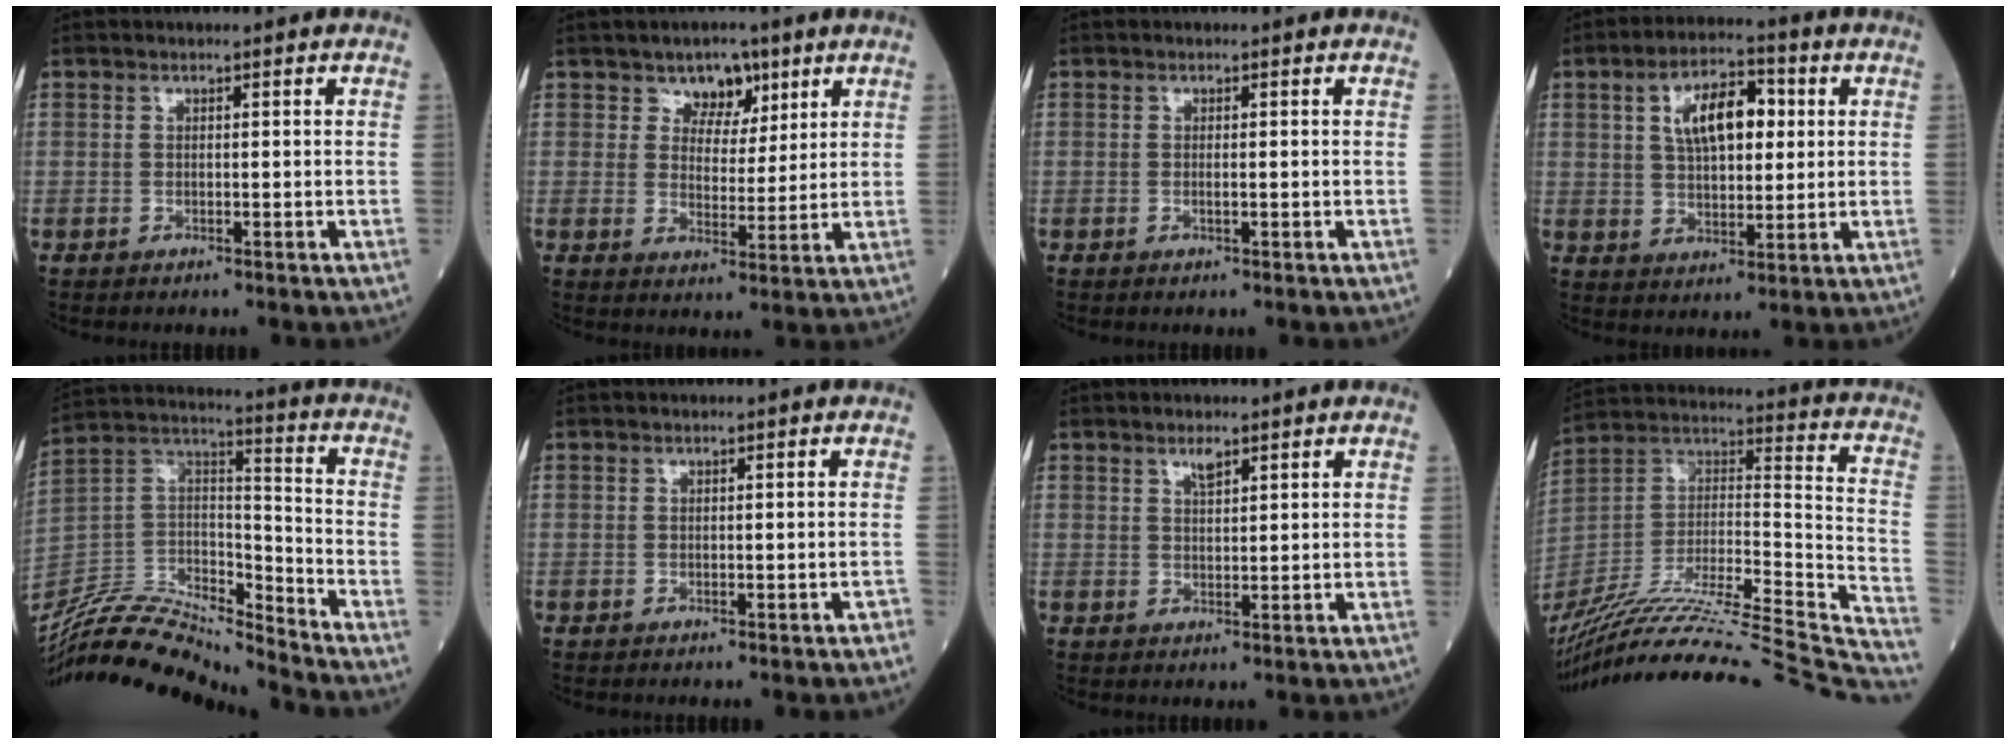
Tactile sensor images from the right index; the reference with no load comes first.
{"total": 5.2, "force": [3.3, 3.4, 2.2], "torque": [-0.021, 0.003, 0.052]}
{"total": 0.8, "force": [-0.2, -0.1, 0.8], "torque": [-0.016, -0.001, -0.003]}
{"total": 9.7, "force": [2.7, 4.4, 8.2], "torque": [-0.142, 0.021, 0.044]}
{"total": 18.3, "force": [-17.8, 1.1, 4.3], "torque": [-0.080, 0.041, -0.325]}
{"total": 0.7, "force": [-0.6, 0.2, 0.4], "torque": [-0.003, 0.000, -0.006]}
{"total": 1.9, "force": [1.4, 0.5, 1.3], "torque": [-0.025, 0.000, 0.026]}
{"total": 41.2, "force": [-36.4, 1.9, 19.1], "torque": [-0.256, -0.064, -0.537]}